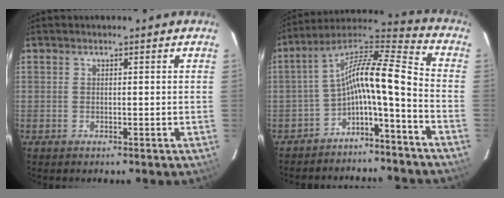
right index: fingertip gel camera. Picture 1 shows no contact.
{"total": 12.1, "force": [-5.4, 1.8, 10.6], "torque": [-0.199, 0.024, -0.101]}